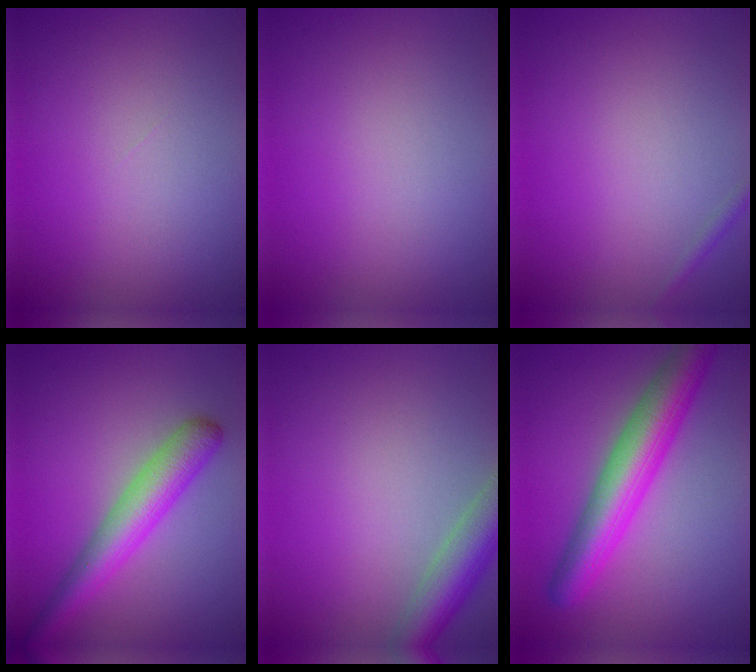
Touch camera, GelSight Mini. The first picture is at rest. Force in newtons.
{"total": 0.0}
{"total": 0.7, "press": 0.7, "slide": 0.0}
{"total": 4.8, "press": 4.8, "slide": 0.2}
{"total": 4.8, "press": 4.8, "slide": 0.2}
{"total": 7.0, "press": 7.0, "slide": 0.1}